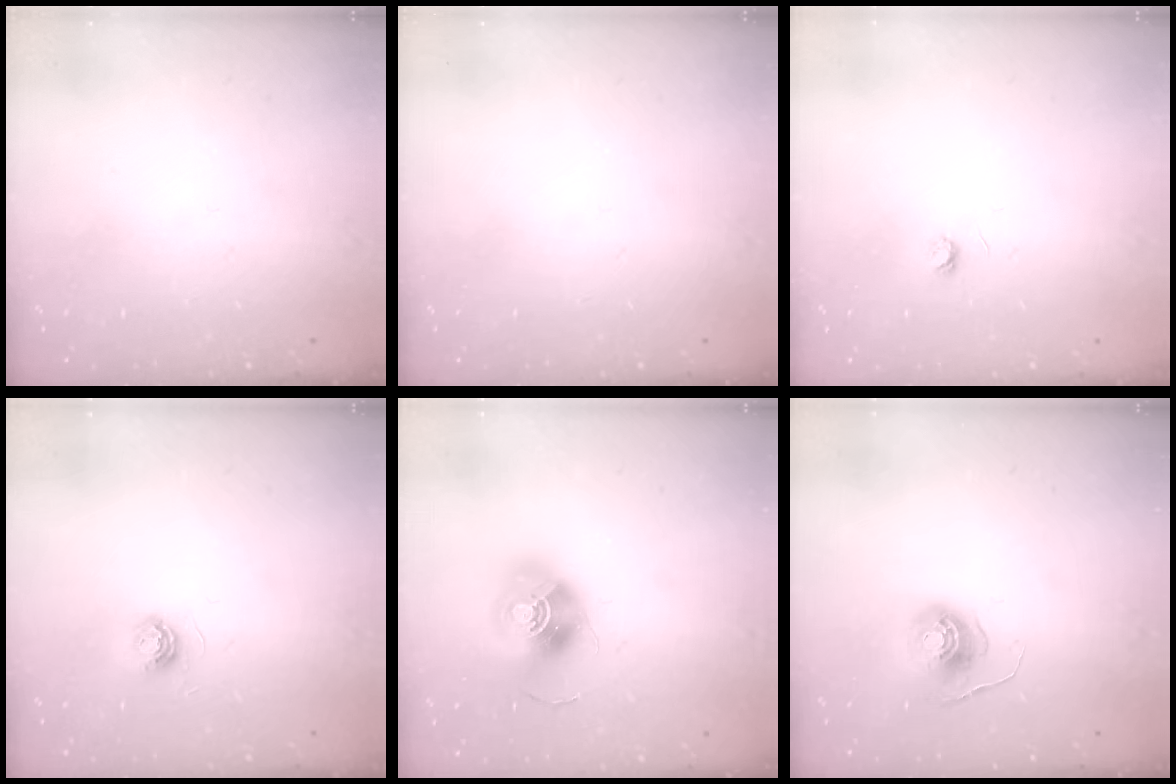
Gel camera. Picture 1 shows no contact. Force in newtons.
{"total": 0.0}
{"total": 2.9, "press": 2.9, "slide": 0.3}
{"total": 5.1, "press": 5.1, "slide": 0.5}
{"total": 16.2, "press": 16.2, "slide": 0.5}
{"total": 6.7, "press": 6.7, "slide": 0.3}